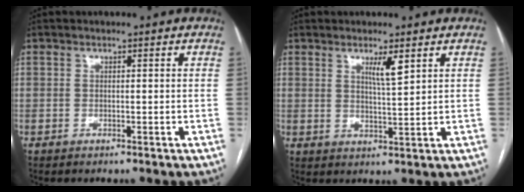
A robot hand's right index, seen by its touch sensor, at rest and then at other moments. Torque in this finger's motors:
{"motor_torque": [0.03, 0.05, 0.06, 0.04]}